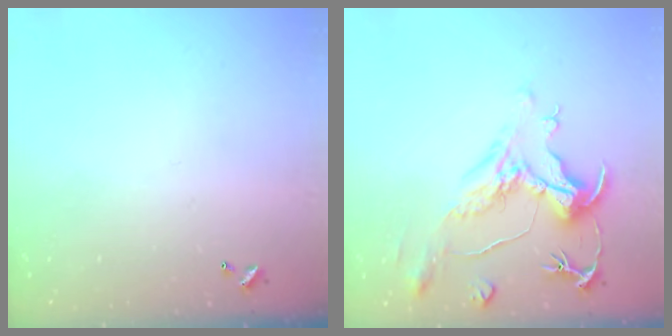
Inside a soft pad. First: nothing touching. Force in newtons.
{"total": 1.8, "press": 0.8, "slide": 1.5}